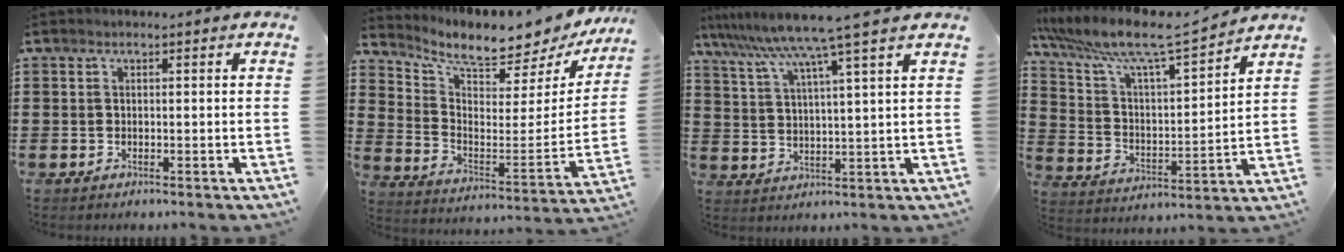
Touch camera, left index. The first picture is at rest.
{"total": 6.4, "force": [5.7, 0.6, 2.7], "torque": [-0.068, -0.064, 0.087]}
{"total": 8.1, "force": [6.7, -1.5, 4.4], "torque": [-0.111, -0.038, 0.108]}
{"total": 9.1, "force": [7.6, 1.0, 4.9], "torque": [-0.127, -0.048, 0.123]}